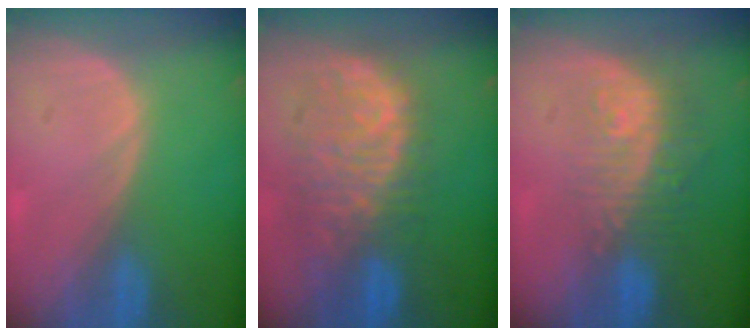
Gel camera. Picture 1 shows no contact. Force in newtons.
{"total": 11.0, "press": 9.5, "slide": 5.5}
{"total": 9.7, "press": 8.1, "slide": 5.3}